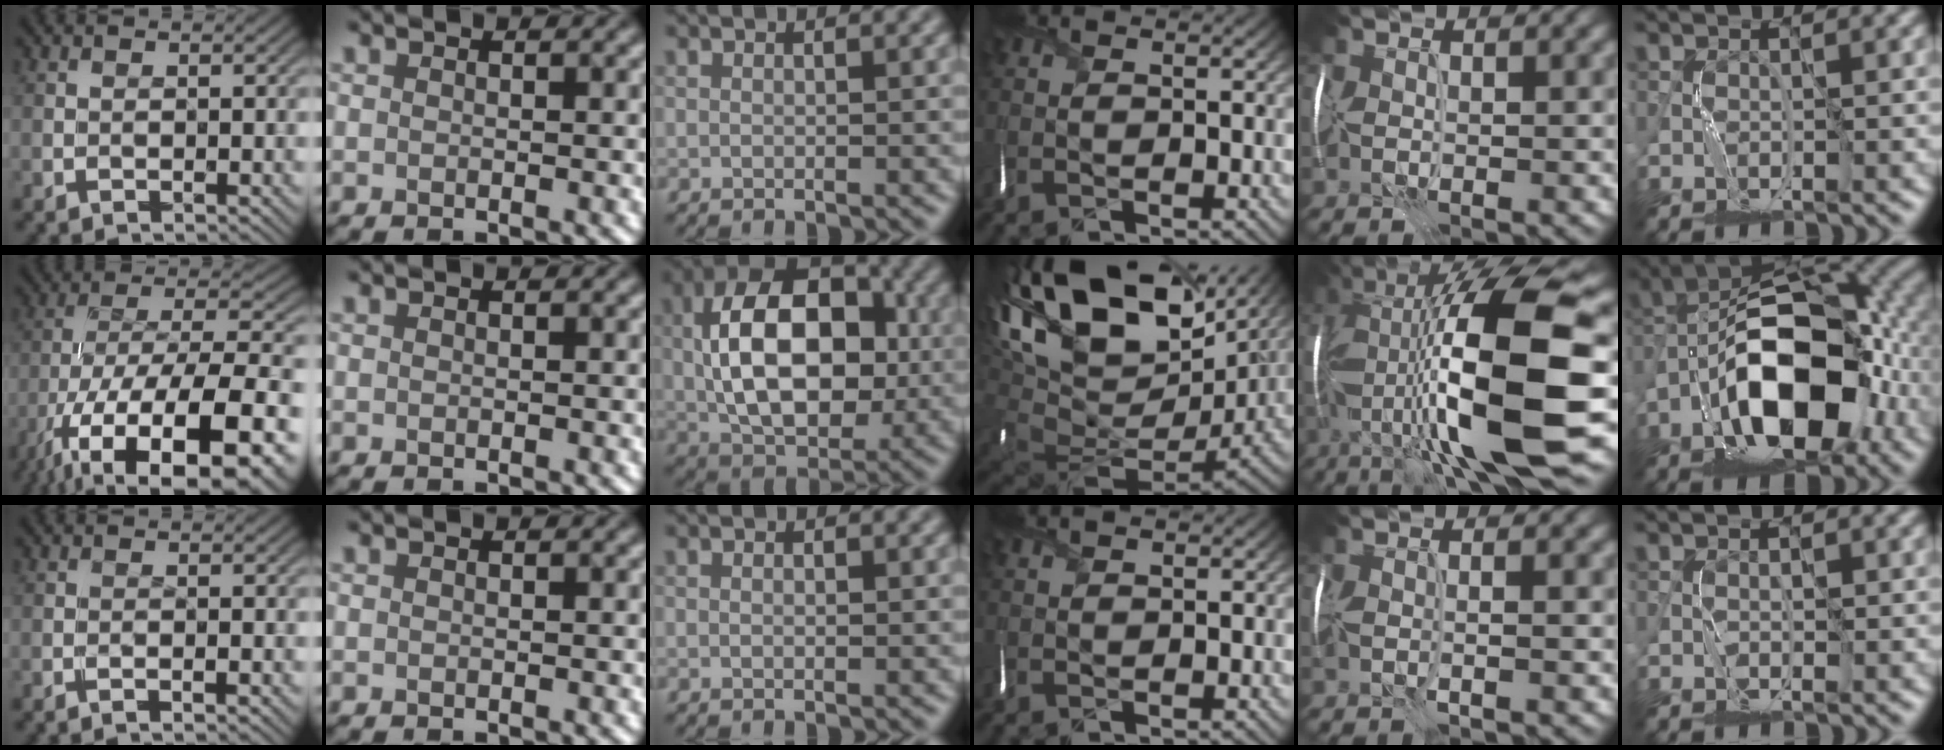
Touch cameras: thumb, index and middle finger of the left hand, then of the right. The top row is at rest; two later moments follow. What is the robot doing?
{"motion": "wrap", "object": "ribbon"}